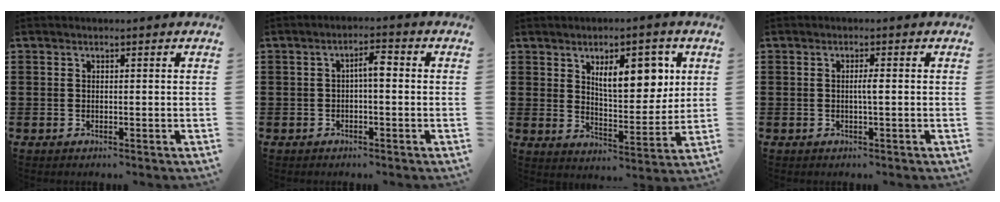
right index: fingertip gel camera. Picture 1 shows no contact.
{"total": 3.0, "force": [-0.2, 0.8, 2.9], "torque": [-0.055, 0.008, -0.007]}
{"total": 9.7, "force": [3.9, 4.4, 7.7], "torque": [-0.113, -0.005, 0.058]}
{"total": 1.6, "force": [-0.1, 0.0, 1.6], "torque": [-0.031, -0.002, -0.003]}